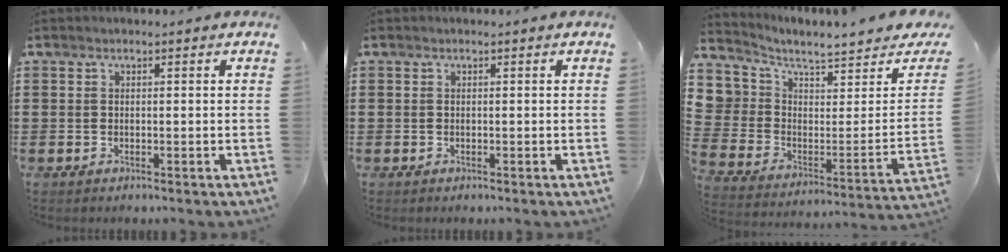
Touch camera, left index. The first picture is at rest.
{"total": 0.0}
{"total": 3.8, "force": [3.1, 2.1, -0.5], "torque": [-0.026, -0.042, 0.052]}